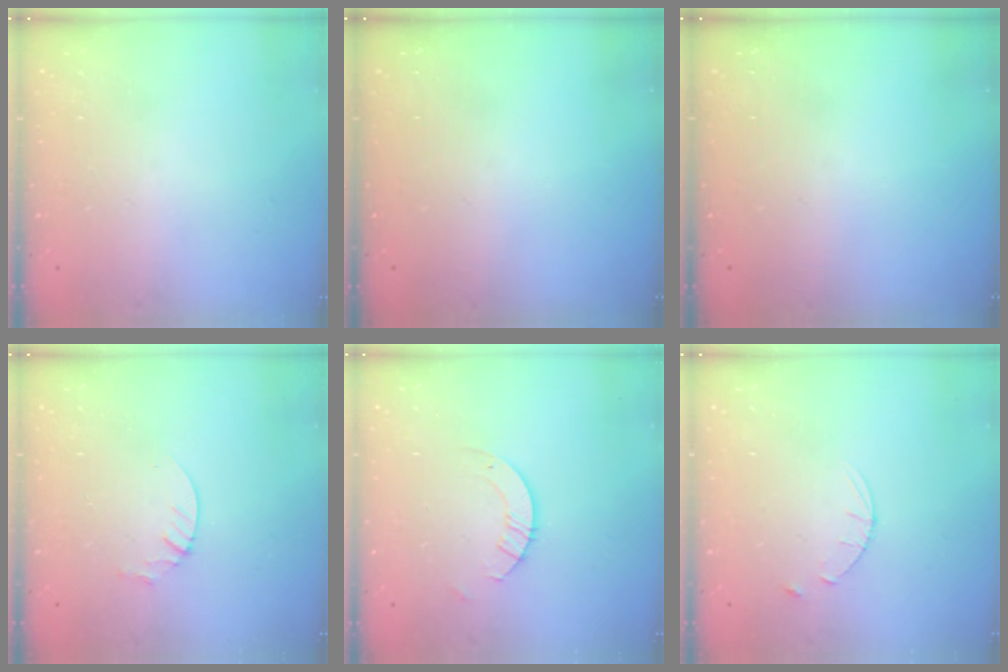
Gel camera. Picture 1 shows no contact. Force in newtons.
{"total": 0.0}
{"total": 0.0}
{"total": 2.1, "press": 2.1, "slide": 0.2}
{"total": 2.6, "press": 2.6, "slide": 0.2}
{"total": 4.9, "press": 4.9, "slide": 0.6}